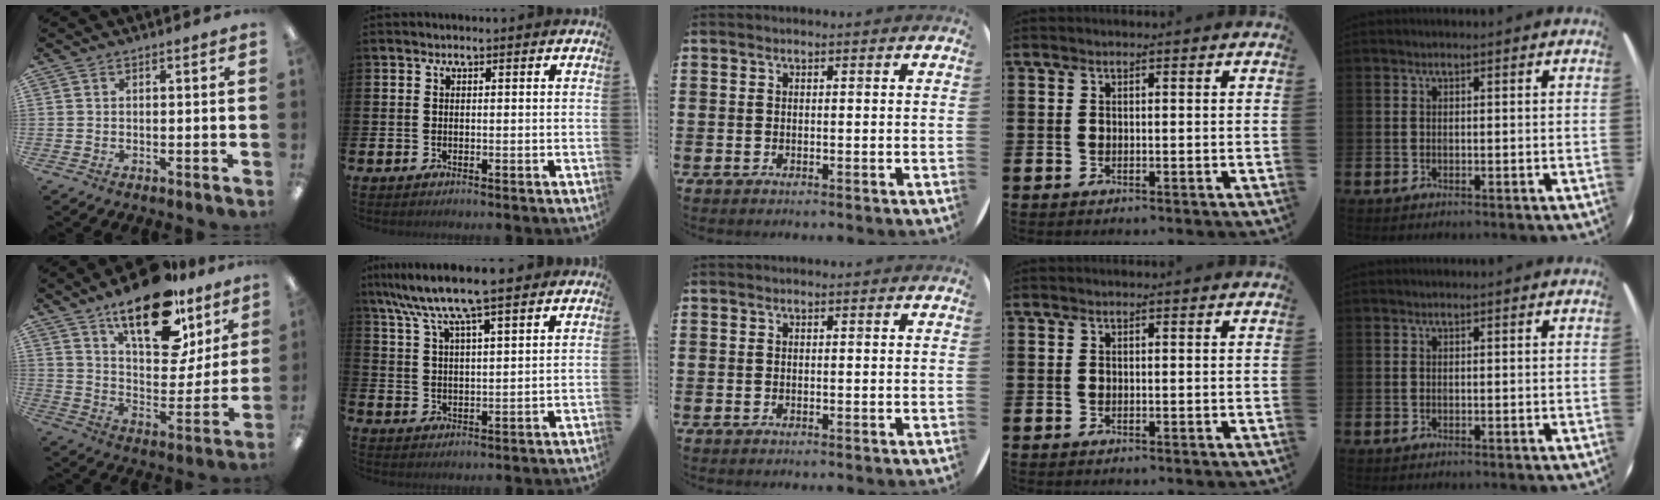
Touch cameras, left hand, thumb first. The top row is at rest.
{"thumb": {"total": 22.3, "force": [14.7, 10.0, 13.5], "torque": [-0.198, -0.087, 0.249]}, "index": {"total": 9.4, "force": [8.2, 0.7, 4.6], "torque": [-0.118, -0.026, 0.147]}}